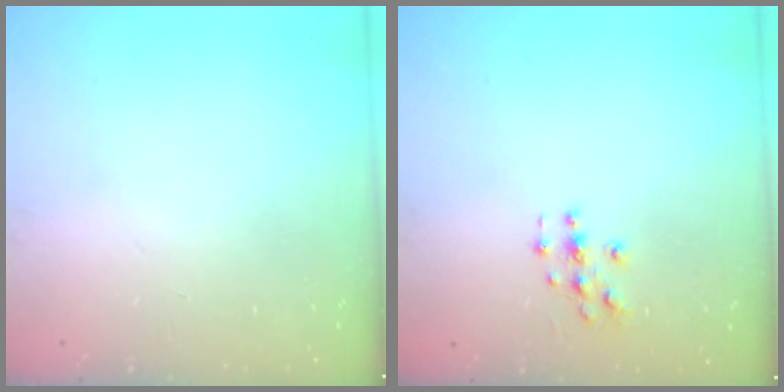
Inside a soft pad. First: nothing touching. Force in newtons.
{"total": 3.0, "press": 3.0, "slide": 0.3}